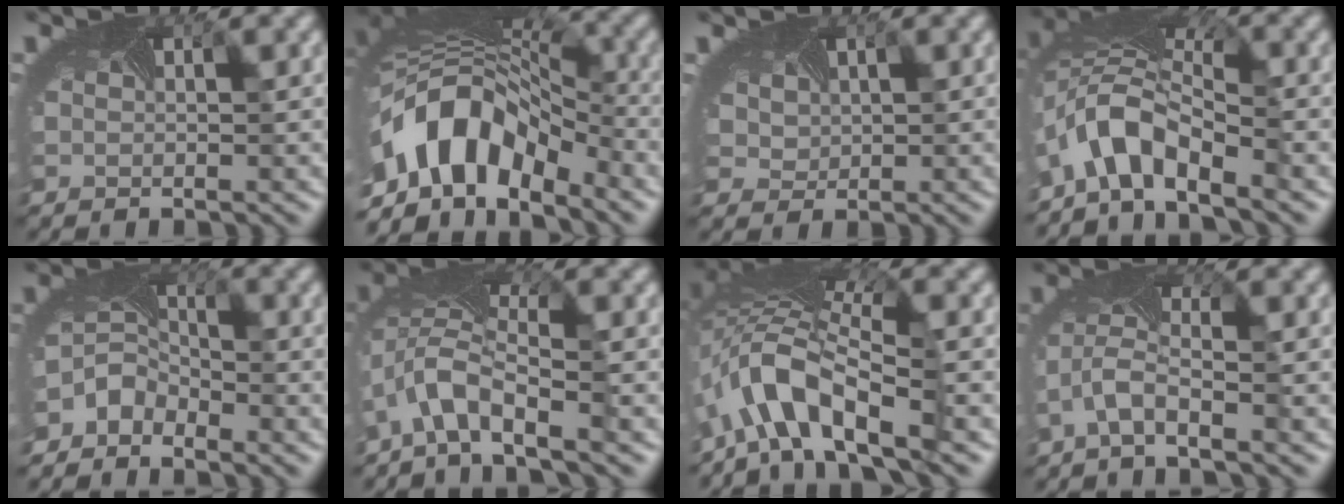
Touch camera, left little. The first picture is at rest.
{"total": 11.0, "force": [-5.2, 6.6, 7.2], "torque": [-0.139, -0.008, -0.089]}
{"total": 3.0, "force": [1.2, 2.4, 1.4], "torque": [-0.046, 0.015, 0.026]}
{"total": 5.5, "force": [-3.9, 1.8, 3.4], "torque": [-0.068, -0.003, -0.089]}
{"total": 3.2, "force": [-2.8, 1.5, 0.7], "torque": [-0.026, -0.006, -0.064]}
{"total": 4.9, "force": [-3.3, 1.3, 3.4], "torque": [-0.072, -0.002, -0.072]}
{"total": 8.9, "force": [-5.0, 2.9, 6.7], "torque": [-0.126, 0.006, -0.103]}
{"total": 3.5, "force": [-2.2, 0.5, 2.6], "torque": [-0.066, -0.003, -0.055]}